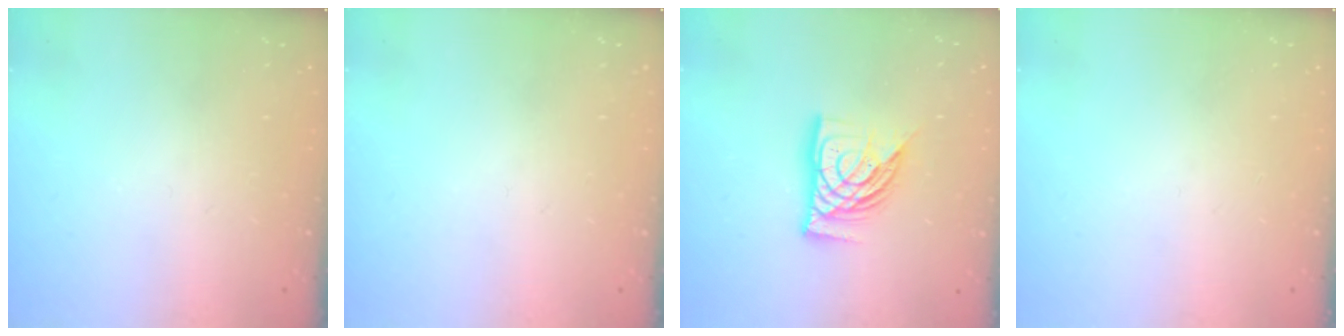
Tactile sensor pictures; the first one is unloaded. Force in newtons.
{"total": 0.0}
{"total": 14.0, "press": 13.9, "slide": 1.6}
{"total": 0.0}